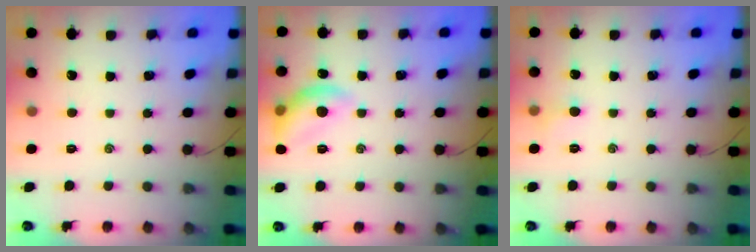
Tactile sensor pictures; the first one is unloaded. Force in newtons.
{"total": 10.6, "press": 10.5, "slide": 0.4}
{"total": 4.1, "press": 3.9, "slide": 1.3}